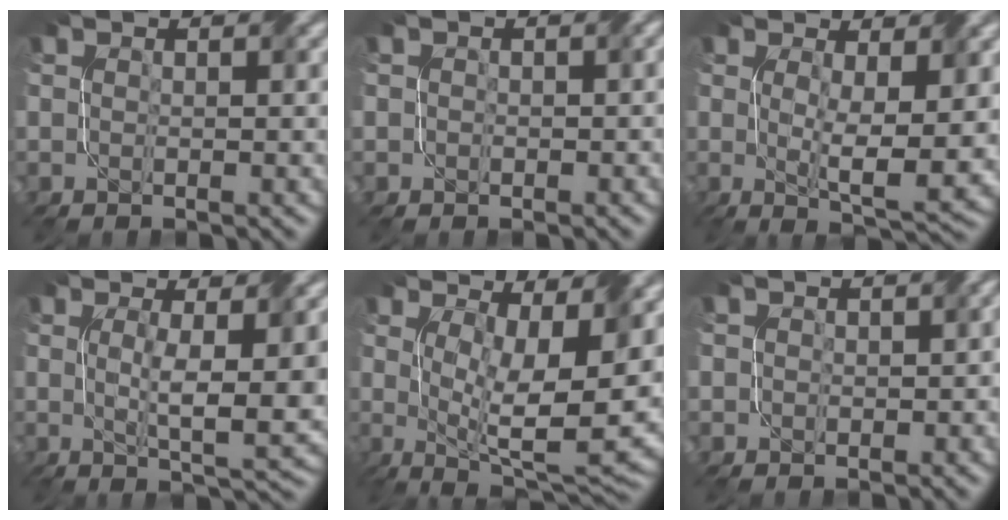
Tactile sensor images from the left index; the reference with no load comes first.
{"total": 0.8, "force": [0.0, 0.7, 0.3], "torque": [-0.002, -0.003, -0.003]}
{"total": 5.3, "force": [0.8, 1.2, 5.1], "torque": [-0.086, -0.016, 0.018]}
{"total": 5.8, "force": [0.2, 1.0, 5.7], "torque": [-0.092, -0.005, 0.007]}
{"total": 10.6, "force": [1.3, 3.8, 9.8], "torque": [-0.160, -0.014, 0.024]}
{"total": 1.7, "force": [0.0, 1.5, 0.8], "torque": [-0.001, -0.003, -0.004]}